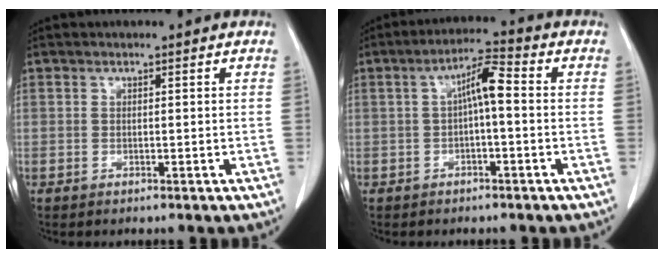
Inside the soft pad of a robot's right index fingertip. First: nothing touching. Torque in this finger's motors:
{"motor_torque": [0.87, -0.17, 0.22, 0.12]}